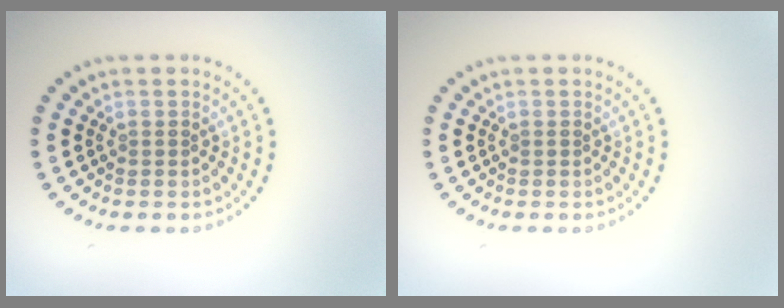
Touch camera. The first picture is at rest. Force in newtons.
{"total": 0.0}